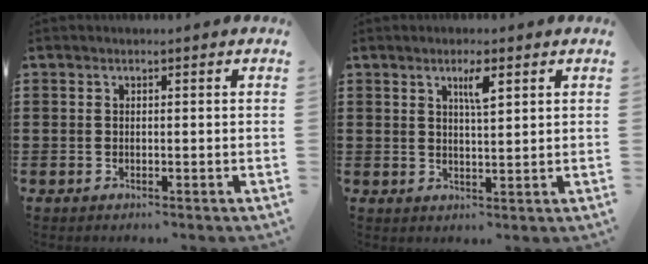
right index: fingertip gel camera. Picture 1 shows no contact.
{"total": 3.4, "force": [1.7, 0.7, 2.9], "torque": [-0.045, -0.001, 0.024]}